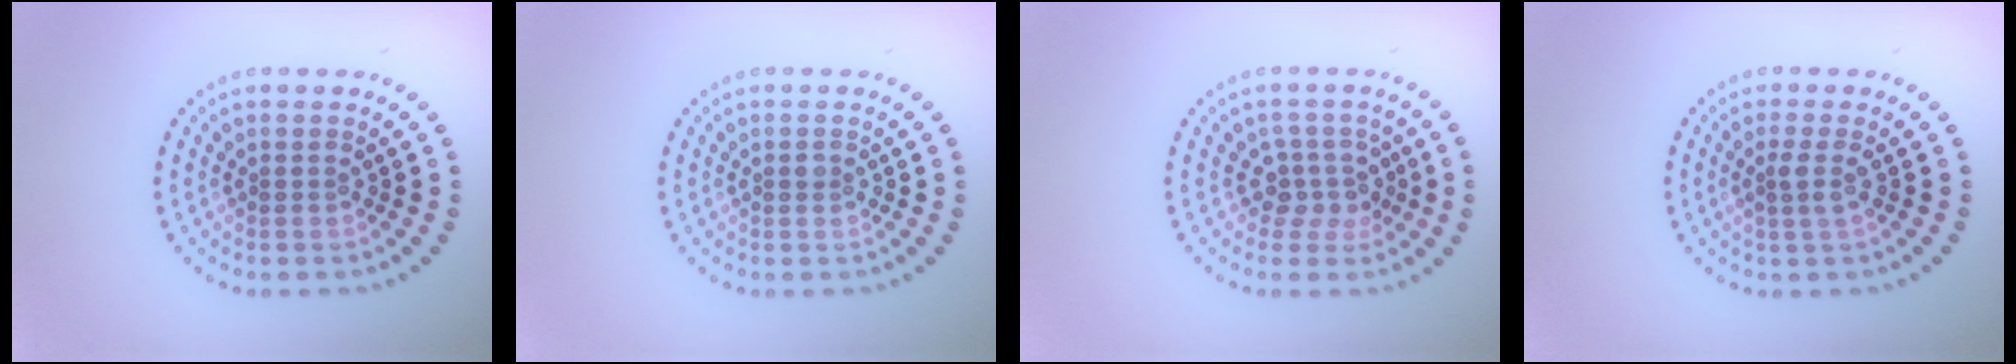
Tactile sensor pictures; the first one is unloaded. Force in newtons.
{"total": 0.5, "press": 0.5, "slide": 0.1}
{"total": 2.7, "press": 2.1, "slide": 1.6}
{"total": 1.6, "press": 1.3, "slide": 1.0}